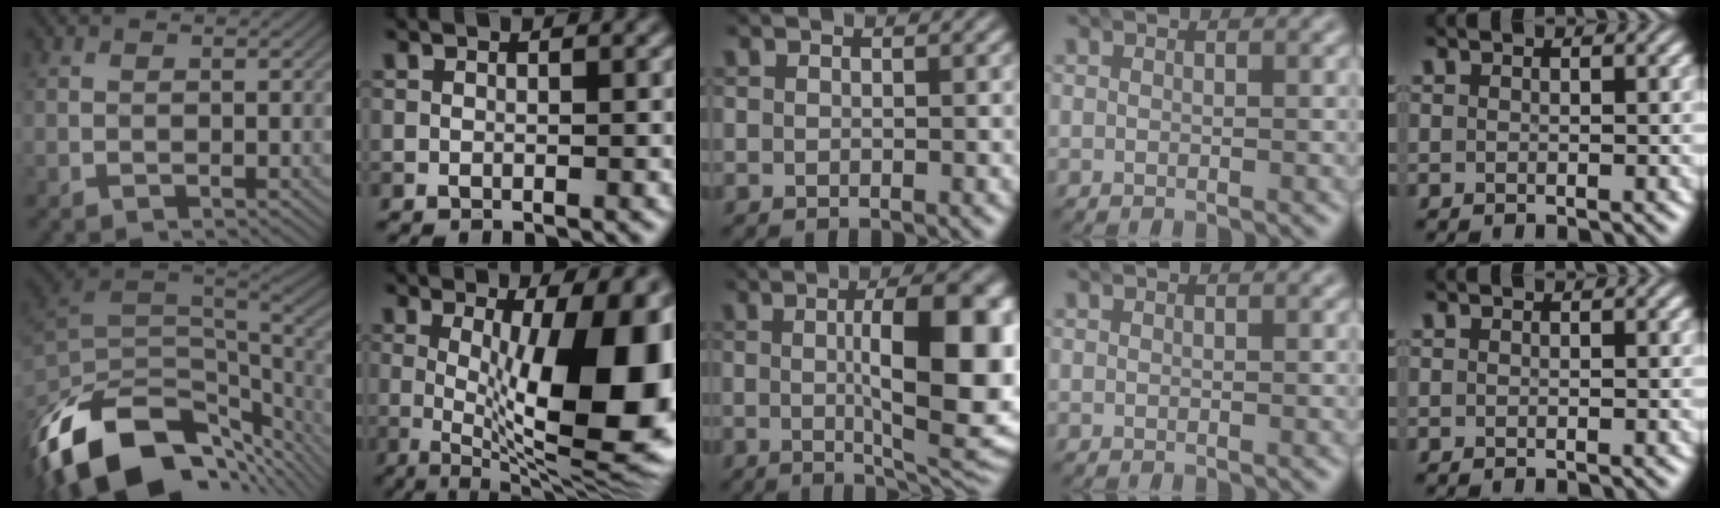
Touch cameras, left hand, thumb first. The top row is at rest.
{"thumb": {"total": 16.8, "force": [-8.4, 8.9, 11.6], "torque": [-0.270, -0.037, -0.130]}, "index": {"total": 16.0, "force": [1.1, 5.6, 14.9], "torque": [-0.182, -0.001, 0.017]}, "middle": {"total": 11.9, "force": [0.8, 3.2, 11.5], "torque": [-0.149, 0.001, 0.015]}}